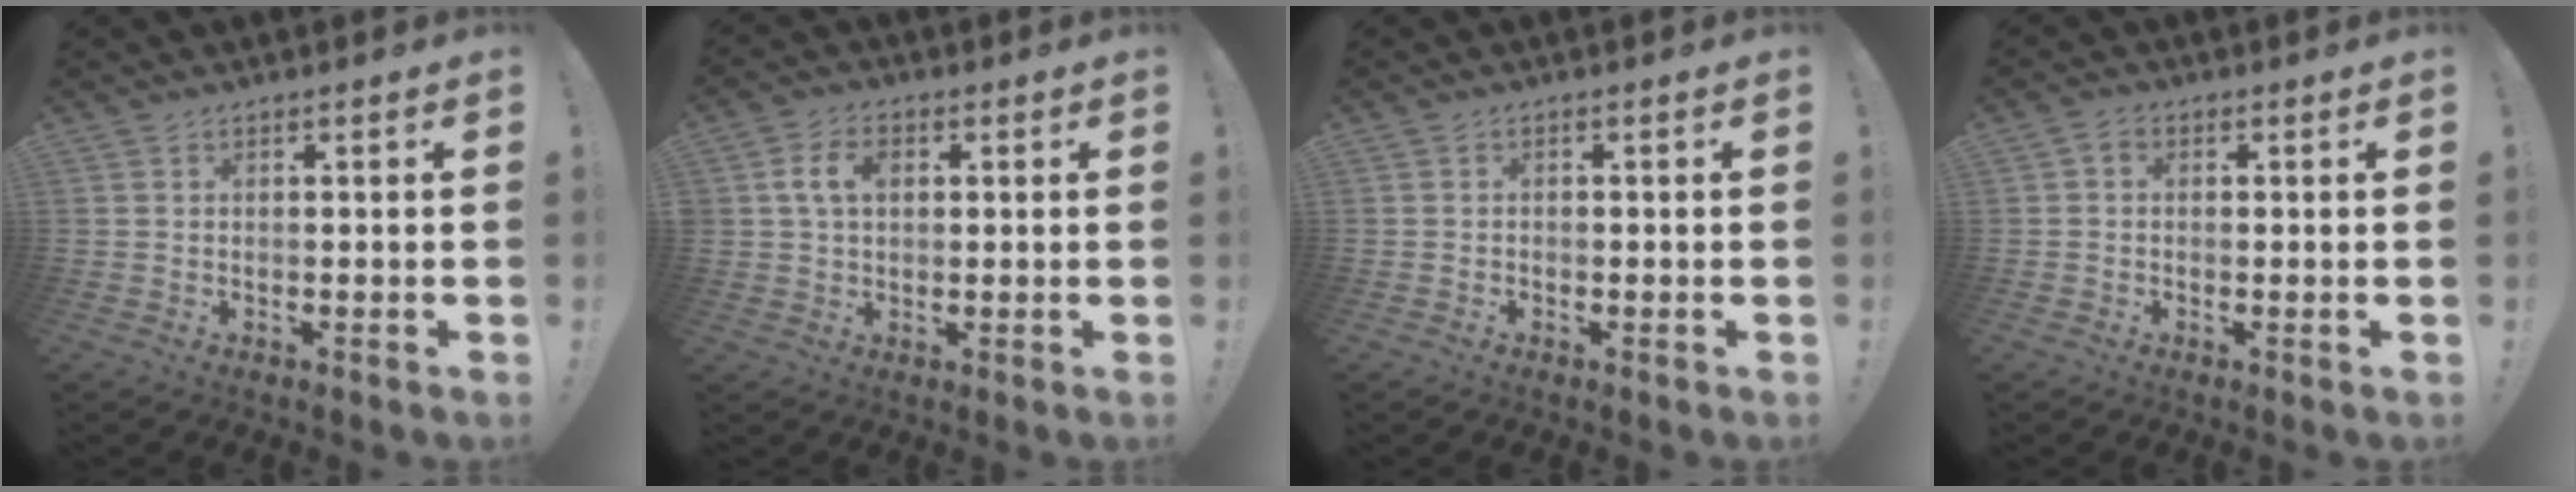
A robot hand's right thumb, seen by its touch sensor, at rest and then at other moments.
{"total": 7.0, "force": [1.6, 4.9, 4.7], "torque": [-0.077, 0.011, 0.028]}
{"total": 0.9, "force": [-0.8, 0.4, 0.1], "torque": [-0.014, 0.007, -0.011]}
{"total": 1.9, "force": [-0.4, 1.5, 0.9], "torque": [-0.030, 0.011, -0.006]}